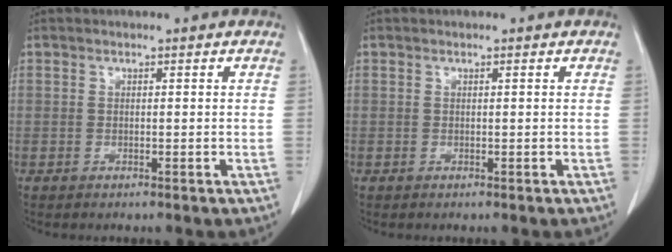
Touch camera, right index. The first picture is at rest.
{"total": 0.0}